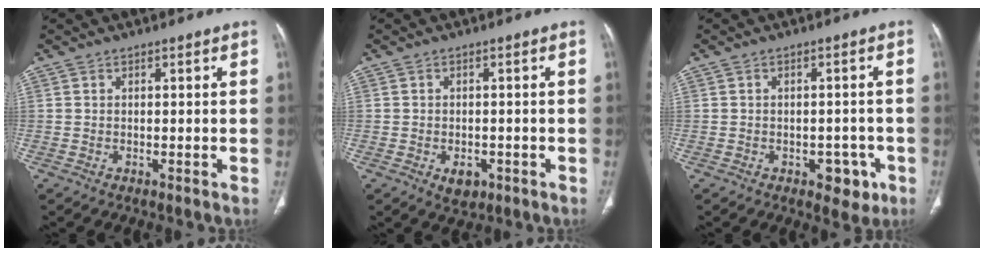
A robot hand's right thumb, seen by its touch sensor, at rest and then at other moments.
{"total": 3.5, "force": [-1.4, 2.4, 2.1], "torque": [-0.019, 0.002, -0.012]}
{"total": 4.9, "force": [-2.2, 3.2, 2.9], "torque": [-0.011, 0.011, -0.024]}